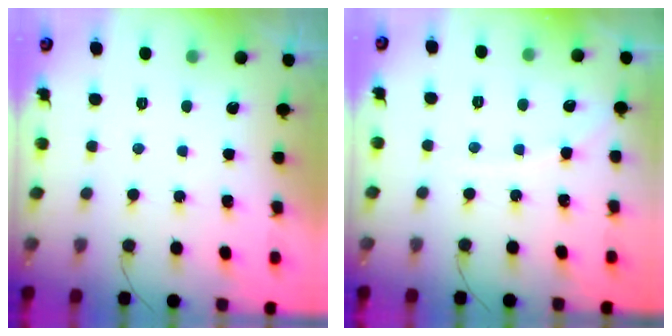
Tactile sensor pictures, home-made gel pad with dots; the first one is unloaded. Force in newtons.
{"total": 5.4, "press": 5.3, "slide": 0.9}